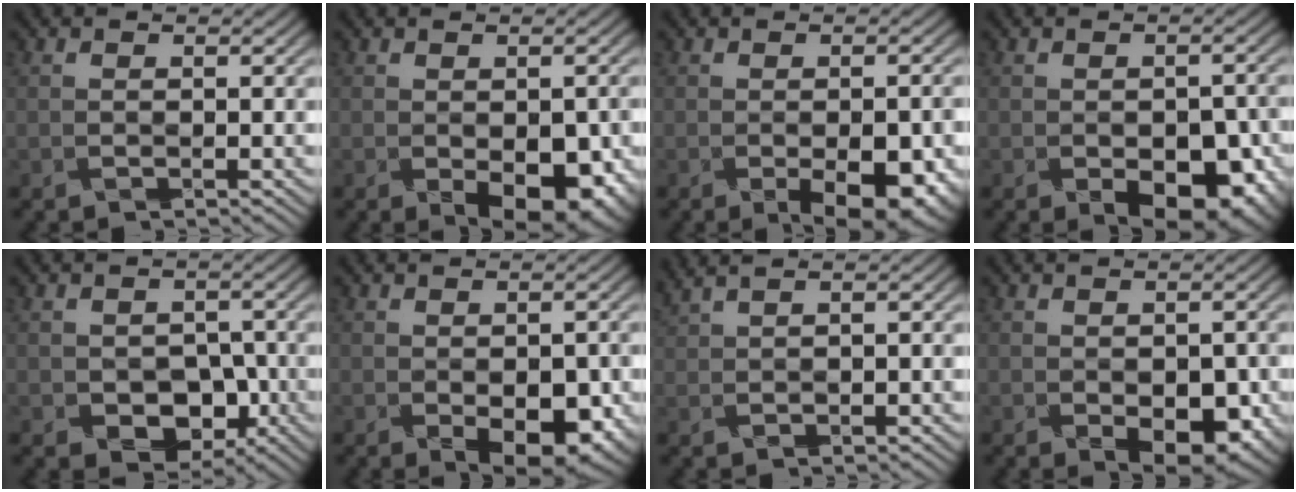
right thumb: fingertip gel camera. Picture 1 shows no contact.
{"total": 10.0, "force": [-3.6, 5.3, 7.6], "torque": [-0.089, -0.022, -0.021]}
{"total": 8.7, "force": [-3.7, 3.7, 7.0], "torque": [-0.080, -0.008, -0.032]}
{"total": 10.4, "force": [-4.7, 5.7, 7.3], "torque": [-0.081, -0.015, -0.048]}
{"total": 5.2, "force": [-2.2, 3.8, 2.7], "torque": [-0.041, -0.016, -0.027]}
{"total": 7.9, "force": [-2.8, 4.2, 6.1], "torque": [-0.089, -0.018, -0.017]}
{"total": 3.2, "force": [2.2, 0.8, 2.2], "torque": [-0.048, 0.019, 0.035]}
{"total": 6.8, "force": [-2.4, 3.7, 5.2], "torque": [-0.078, -0.019, -0.014]}